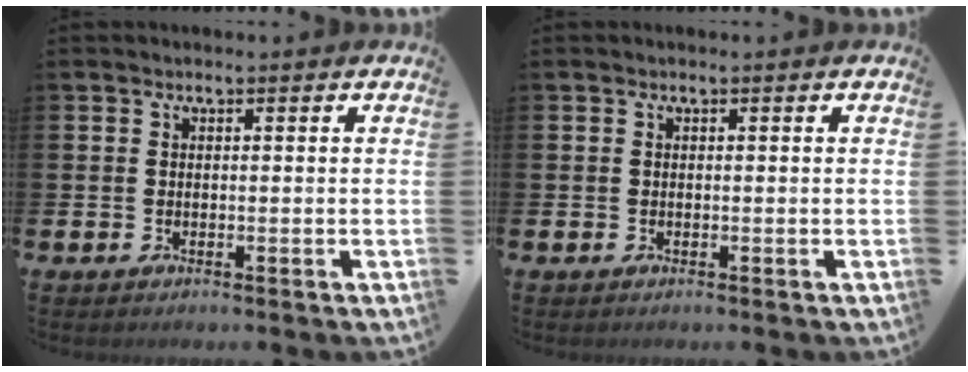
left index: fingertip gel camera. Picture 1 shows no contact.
{"total": 0.0}